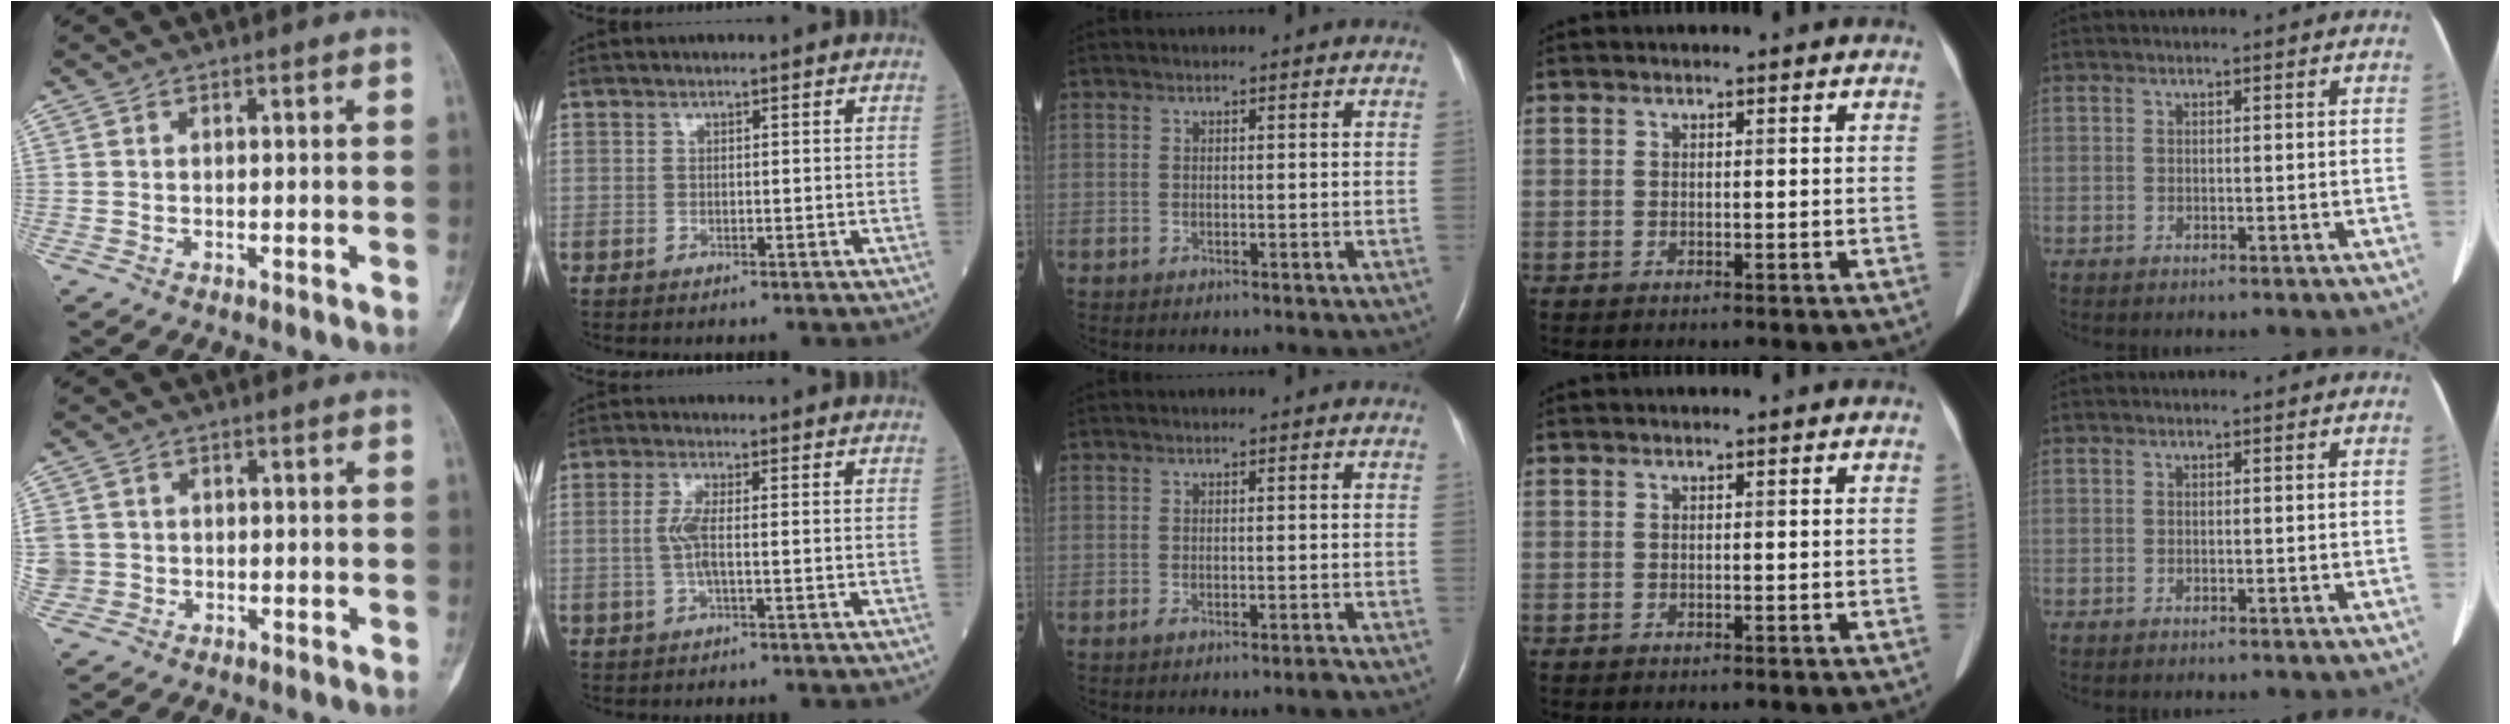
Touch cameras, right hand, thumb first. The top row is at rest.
{"thumb": {"total": 4.6, "force": [-0.1, 4.4, 1.1], "torque": [-0.015, 0.017, 0.004]}, "index": {"total": 3.3, "force": [-0.2, 0.4, 3.2], "torque": [-0.076, -0.003, -0.008]}, "middle": {"total": 1.2, "force": [-1.0, -0.2, 0.7], "torque": [-0.015, -0.002, -0.017]}}